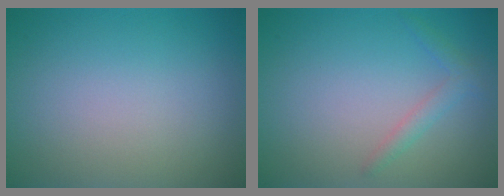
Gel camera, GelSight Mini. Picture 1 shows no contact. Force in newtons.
{"total": 1.5, "press": 1.5, "slide": 0.1}